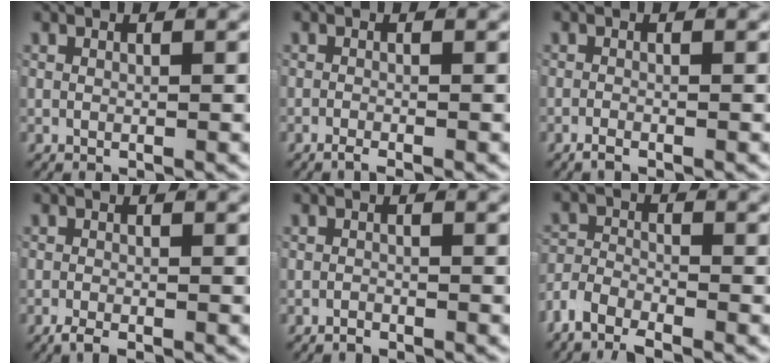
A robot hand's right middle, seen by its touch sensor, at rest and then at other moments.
{"total": 1.7, "force": [-1.5, 0.4, 0.7], "torque": [-0.011, -0.002, -0.028]}
{"total": 1.4, "force": [-1.2, 0.2, 0.5], "torque": [-0.013, -0.003, -0.023]}
{"total": 1.9, "force": [-1.6, 0.6, 0.8], "torque": [-0.016, -0.006, -0.028]}
{"total": 0.7, "force": [-0.7, -0.1, 0.0], "torque": [0.000, -0.002, -0.011]}
{"total": 3.7, "force": [-2.5, 1.9, 2.0], "torque": [-0.038, -0.002, -0.050]}